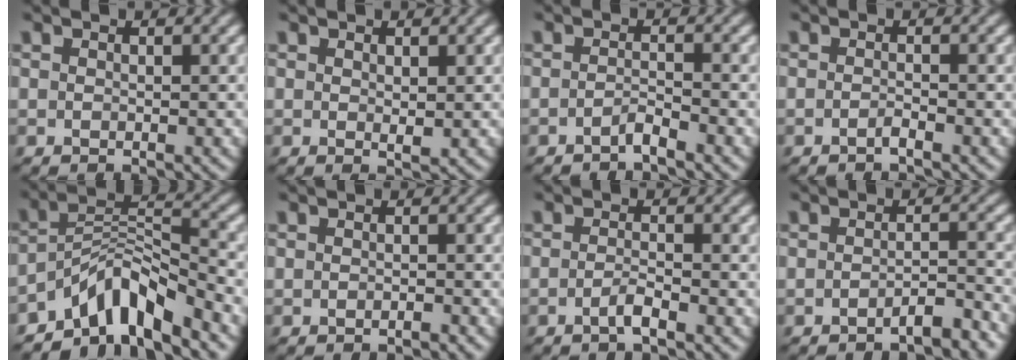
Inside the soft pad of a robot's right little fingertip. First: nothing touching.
{"total": 0.7, "force": [0.4, -0.3, 0.5], "torque": [-0.003, -0.007, 0.011]}
{"total": 1.7, "force": [-1.6, -0.4, 0.4], "torque": [0.000, -0.004, -0.030]}
{"total": 1.1, "force": [-1.0, -0.5, 0.2], "torque": [0.002, -0.002, -0.020]}
{"total": 9.5, "force": [-4.9, 5.8, 5.7], "torque": [-0.091, -0.028, -0.075]}
{"total": 0.8, "force": [-0.7, -0.3, -0.1], "torque": [0.001, -0.002, -0.010]}
{"total": 1.6, "force": [-1.3, -0.4, 0.8], "torque": [-0.007, -0.004, -0.024]}
{"total": 2.6, "force": [-2.4, -0.3, 0.9], "torque": [-0.002, -0.004, -0.042]}